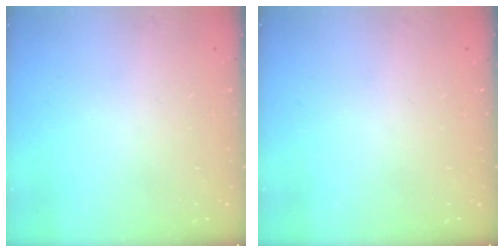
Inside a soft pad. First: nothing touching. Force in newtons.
{"total": 0.0}